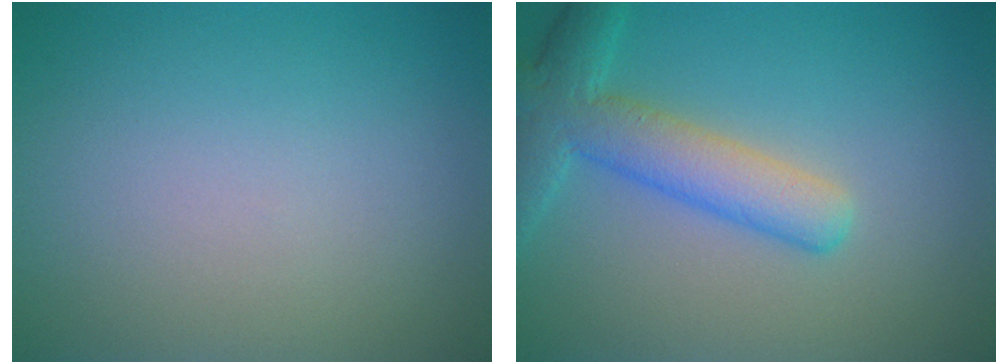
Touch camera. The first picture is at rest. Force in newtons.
{"total": 5.4, "press": 5.4, "slide": 0.2}